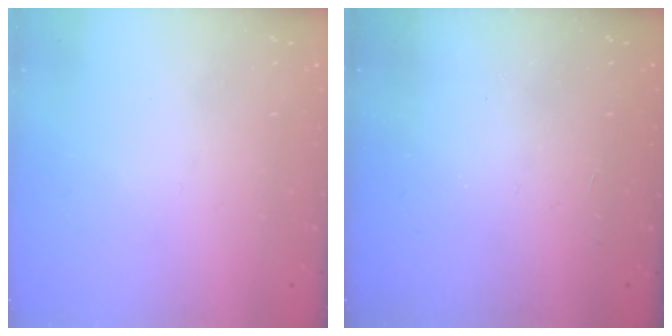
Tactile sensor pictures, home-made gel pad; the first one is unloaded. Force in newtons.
{"total": 2.2, "press": 2.2, "slide": 0.4}